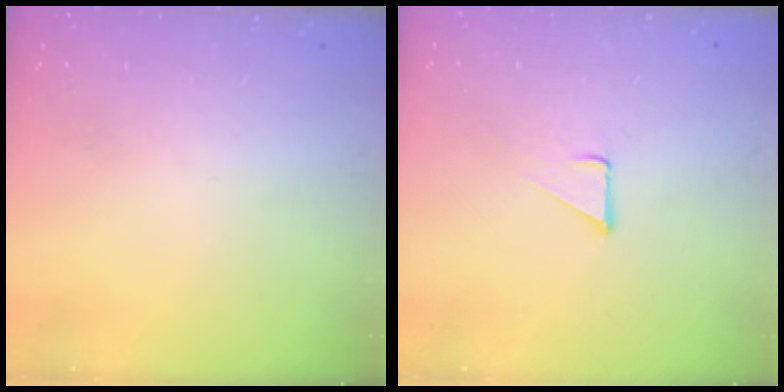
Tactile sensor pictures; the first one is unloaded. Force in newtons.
{"total": 3.2, "press": 3.2, "slide": 0.1}